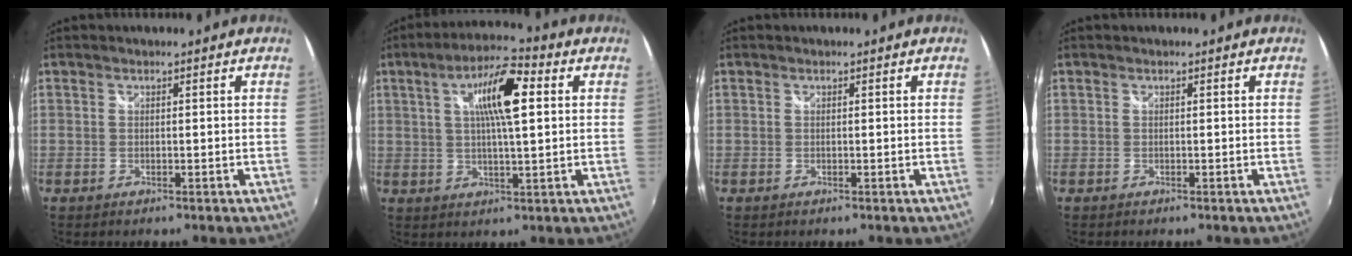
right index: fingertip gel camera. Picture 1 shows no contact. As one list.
[{"total": 10.7, "force": [2.9, 2.4, 10.0], "torque": [-0.172, 0.017, 0.045]}, {"total": 0.0}, {"total": 0.6, "force": [0.4, 0.1, -0.4], "torque": [0.006, 0.002, 0.004]}]